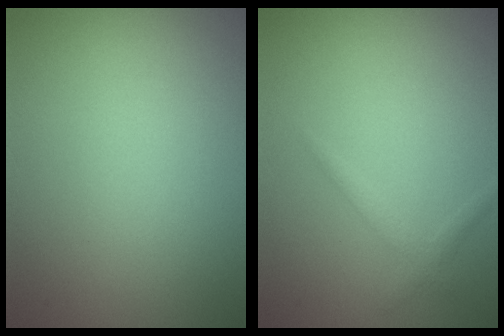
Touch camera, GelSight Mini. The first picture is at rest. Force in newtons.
{"total": 1.0, "press": 1.0, "slide": 0.2}